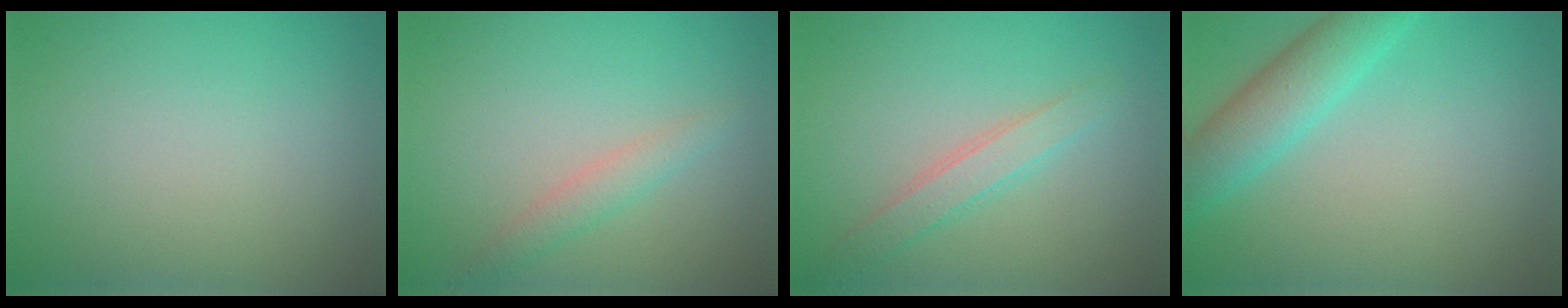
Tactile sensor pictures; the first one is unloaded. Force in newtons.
{"total": 1.7, "press": 1.7, "slide": 0.0}
{"total": 2.2, "press": 2.2, "slide": 0.1}
{"total": 4.4, "press": 4.4, "slide": 0.1}